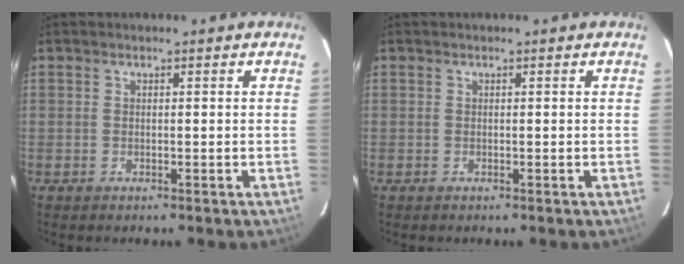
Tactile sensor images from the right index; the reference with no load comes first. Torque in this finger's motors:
{"motor_torque": [0.00, 0.00, 0.00, 0.00]}